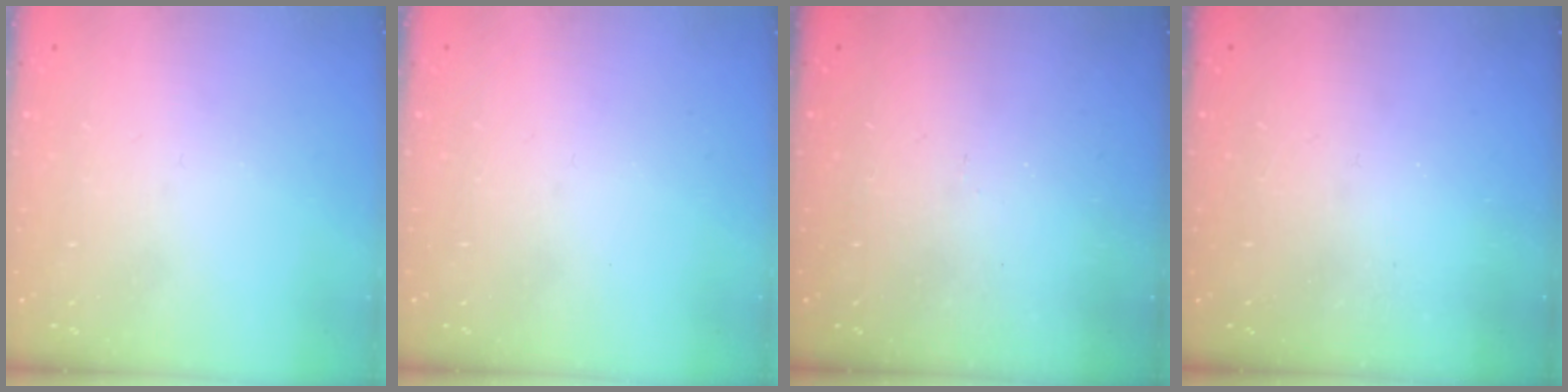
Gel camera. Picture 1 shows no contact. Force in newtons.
{"total": 0.0}
{"total": 5.6, "press": 5.6, "slide": 0.5}
{"total": 0.8, "press": 0.8, "slide": 0.3}